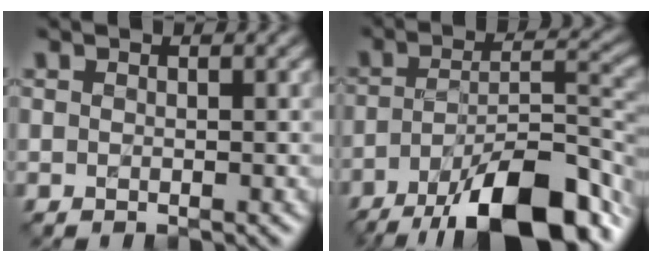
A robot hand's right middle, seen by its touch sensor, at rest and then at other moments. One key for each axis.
{"total": 13.8, "fx": -8.8, "fy": 4.5, "fz": 9.6, "tx": -0.158, "ty": 0.002, "tz": -0.151}